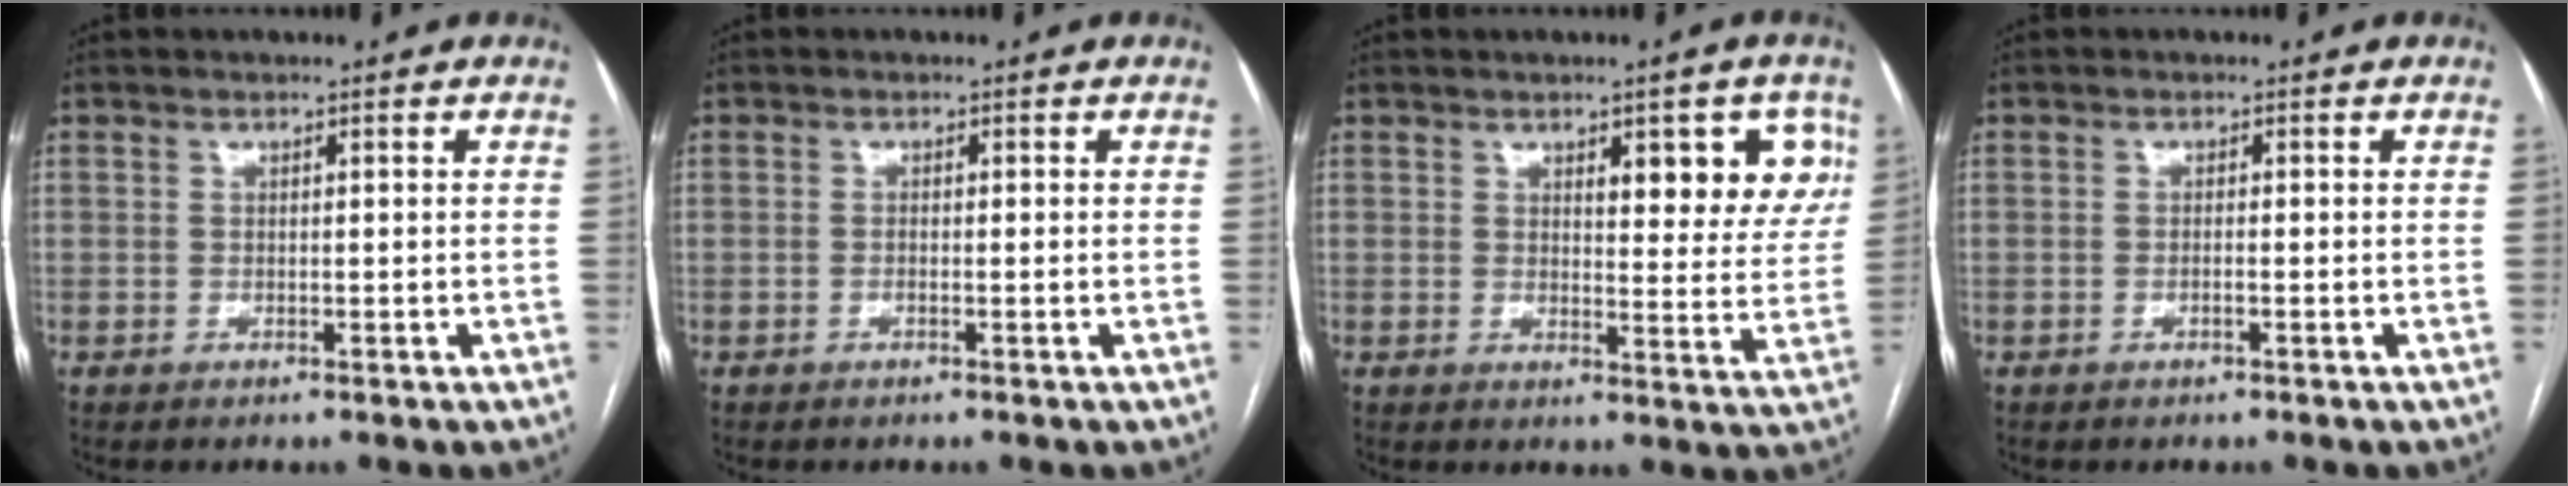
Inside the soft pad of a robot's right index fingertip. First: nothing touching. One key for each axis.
{"total": 0.7, "fx": -0.2, "fy": 0.0, "fz": 0.7, "tx": -0.012, "ty": 0.001, "tz": -0.003}
{"total": 8.9, "fx": 3.9, "fy": 3.0, "fz": 7.4, "tx": -0.081, "ty": 0.004, "tz": 0.049}
{"total": 0.8, "fx": -0.3, "fy": 0.0, "fz": 0.8, "tx": -0.015, "ty": 0.001, "tz": -0.005}